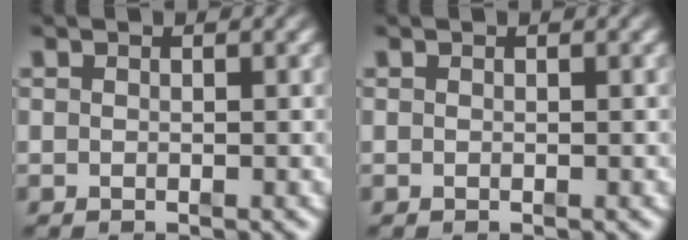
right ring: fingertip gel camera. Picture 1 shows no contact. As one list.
[{"total": 0.0}]